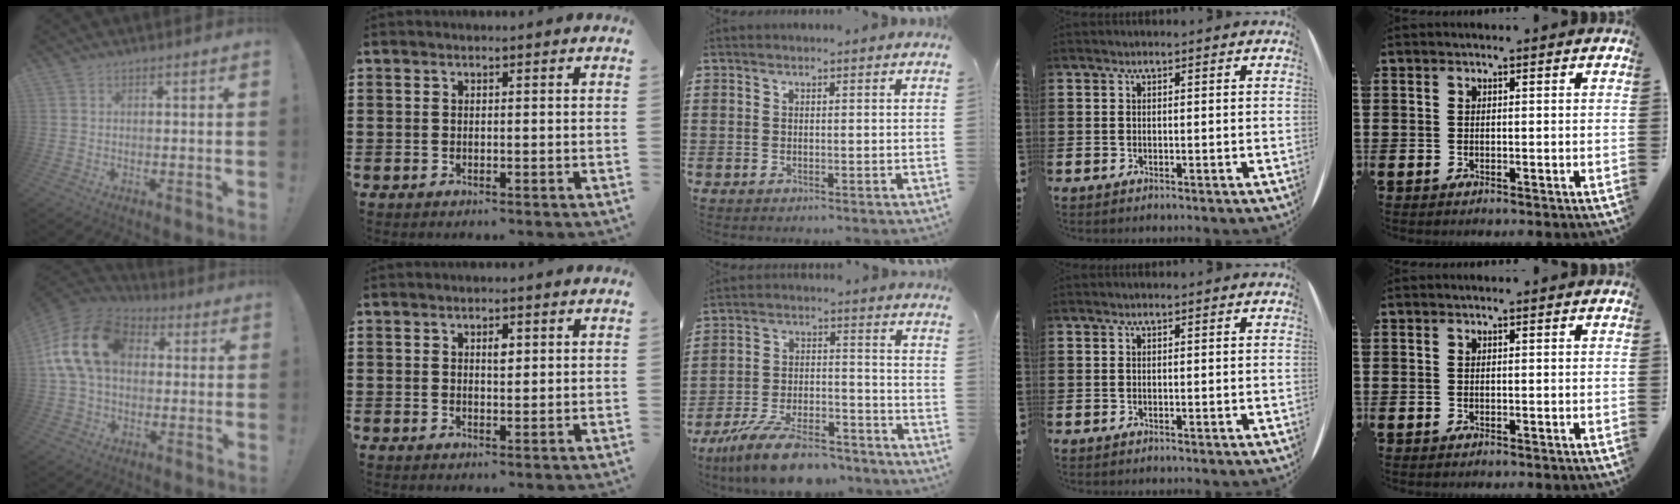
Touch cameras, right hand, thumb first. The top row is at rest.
{"thumb": {"total": 18.7, "force": [3.8, 13.2, 12.6], "torque": [-0.224, 0.009, 0.074]}, "index": {"total": 1.9, "force": [0.6, 0.9, 1.6], "torque": [-0.018, 0.000, 0.006]}, "middle": {"total": 11.3, "force": [-9.6, 2.3, 5.6], "torque": [-0.102, 0.027, -0.182]}}